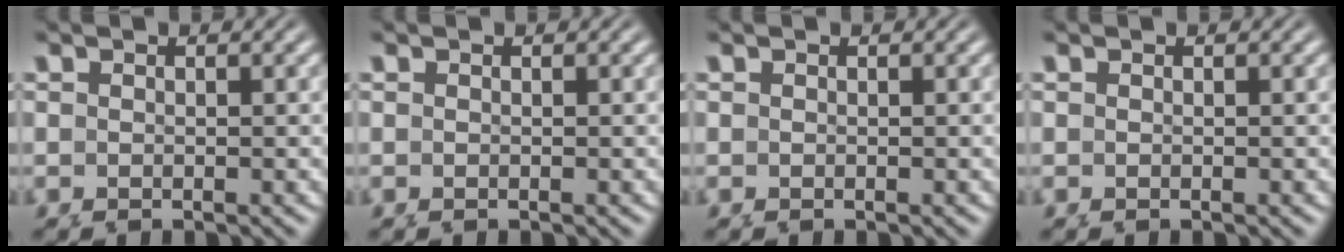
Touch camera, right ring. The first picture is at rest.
{"total": 0.0}
{"total": 0.0}
{"total": 0.0}